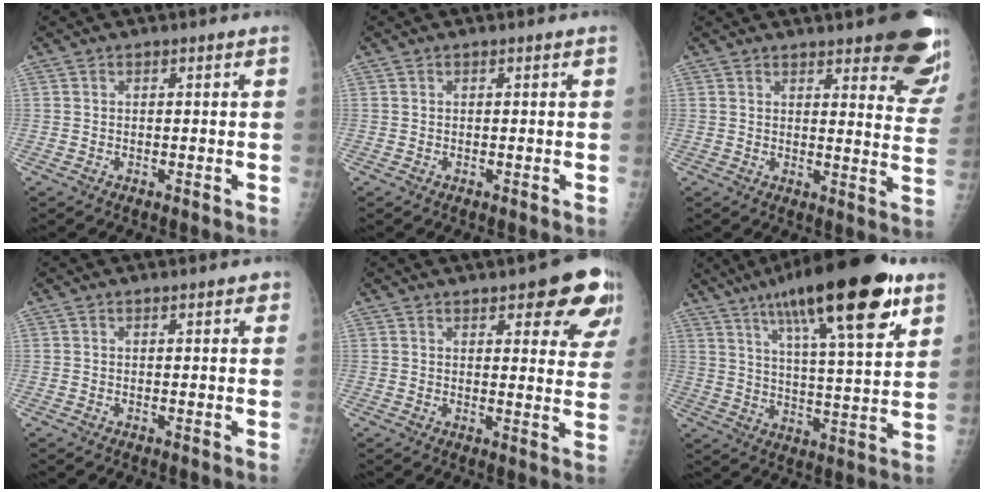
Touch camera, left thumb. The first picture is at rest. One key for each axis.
{"total": 0.0}
{"total": 16.0, "fx": 11.7, "fy": 4.4, "fz": 10.0, "tx": -0.084, "ty": -0.073, "tz": 0.124}
{"total": 1.6, "fx": 1.1, "fy": 0.7, "fz": 0.9, "tx": -0.002, "ty": -0.002, "tz": 0.010}
{"total": 12.3, "fx": 7.2, "fy": 4.1, "fz": 9.0, "tx": -0.069, "ty": -0.033, "tz": 0.081}
{"total": 24.3, "fx": 13.6, "fy": 5.8, "fz": 19.3, "tx": -0.294, "ty": -0.028, "tz": 0.213}